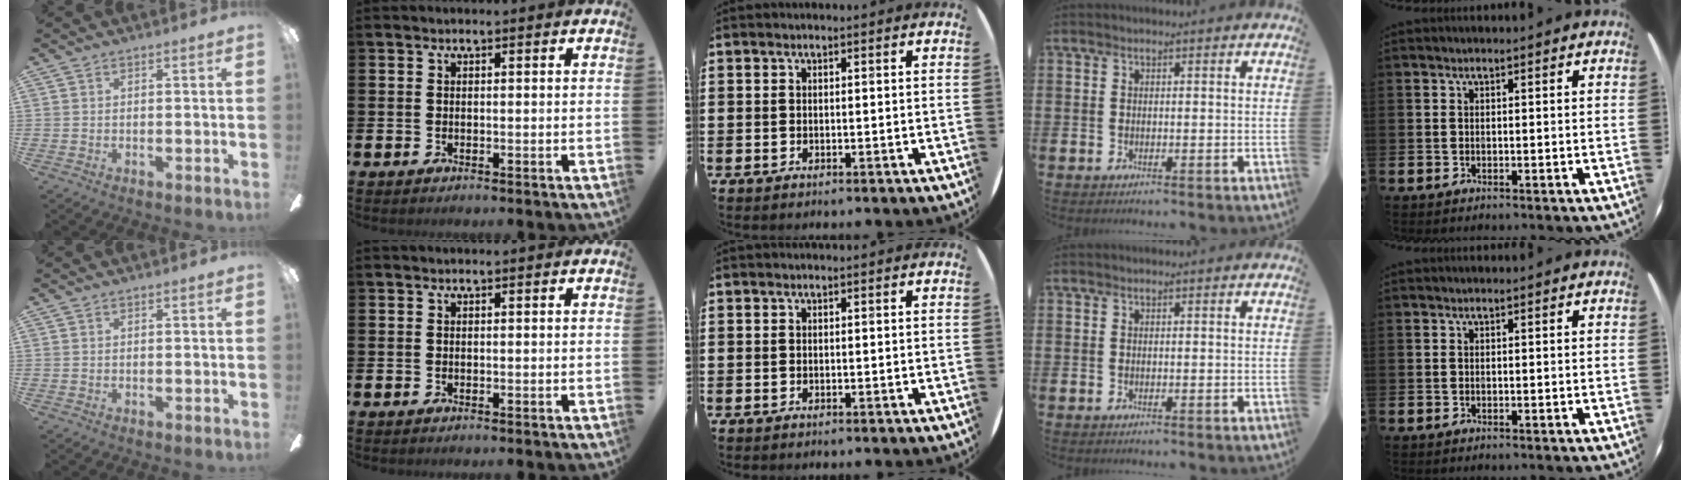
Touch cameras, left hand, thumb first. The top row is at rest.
{}